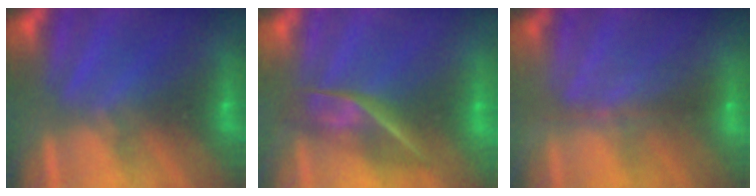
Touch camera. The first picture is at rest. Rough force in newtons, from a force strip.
{"total": 2.4}
{"total": 2.4}